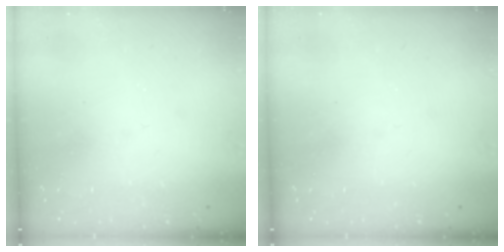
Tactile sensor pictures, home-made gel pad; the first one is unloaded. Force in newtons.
{"total": 0.0}